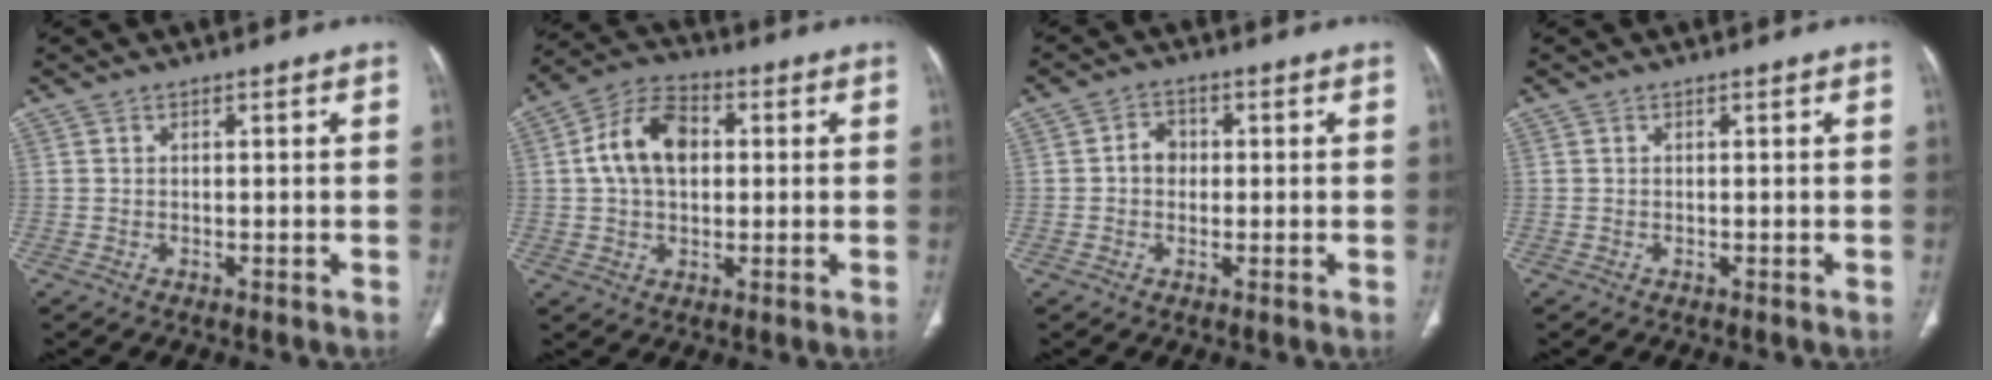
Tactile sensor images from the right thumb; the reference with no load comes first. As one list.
[{"total": 11.5, "force": [1.7, 7.6, 8.4], "torque": [-0.140, 0.020, 0.023]}, {"total": 3.4, "force": [0.0, 2.9, 1.8], "torque": [-0.015, 0.012, -0.008]}, {"total": 0.0}]